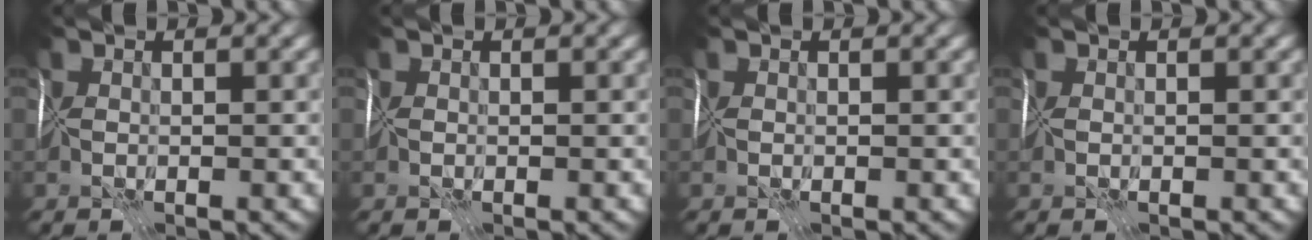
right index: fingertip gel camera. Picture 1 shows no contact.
{"total": 0.0}
{"total": 0.0}
{"total": 0.0}